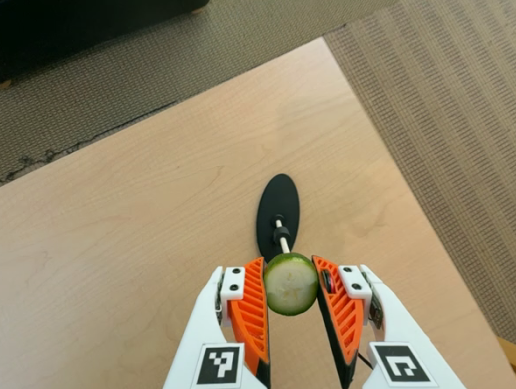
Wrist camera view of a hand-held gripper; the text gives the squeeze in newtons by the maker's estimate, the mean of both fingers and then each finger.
{"total": 11.3, "left": 11.7, "right": 10.9}